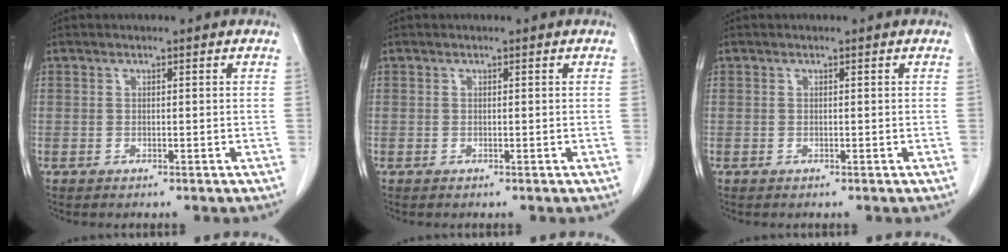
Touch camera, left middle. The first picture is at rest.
{"total": 0.0}
{"total": 0.0}